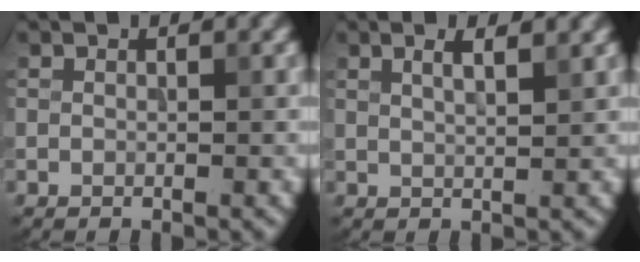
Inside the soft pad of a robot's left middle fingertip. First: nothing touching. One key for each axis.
{"total": 3.0, "fx": 1.8, "fy": 1.1, "fz": 2.2, "tx": -0.012, "ty": 0.010, "tz": 0.008}